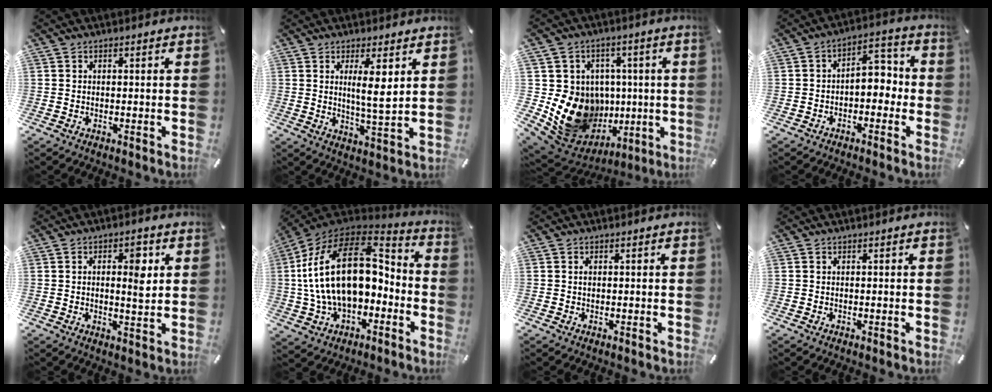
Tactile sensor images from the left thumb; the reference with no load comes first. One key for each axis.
{"total": 7.3, "fx": 2.3, "fy": 1.2, "fz": 6.8, "tx": -0.114, "ty": -0.014, "tz": 0.032}
{"total": 17.3, "fx": -2.3, "fy": 15.4, "fz": 7.6, "tx": -0.131, "ty": -0.004, "tz": -0.005}
{"total": 6.4, "fx": -0.7, "fy": 4.5, "fz": 4.5, "tx": -0.055, "ty": -0.001, "tz": -0.022}
{"total": 6.1, "fx": 1.6, "fy": 2.4, "fz": 5.4, "tx": -0.070, "ty": -0.011, "tz": 0.017}
{"total": 25.9, "fx": 2.5, "fy": 16.8, "fz": 19.6, "tx": -0.373, "ty": 0.000, "tz": 0.050}
{"total": 0.7, "fx": 0.1, "fy": 0.4, "fz": 0.5, "tx": -0.012, "ty": 0.000, "tz": 0.002}
{"total": 0.0}